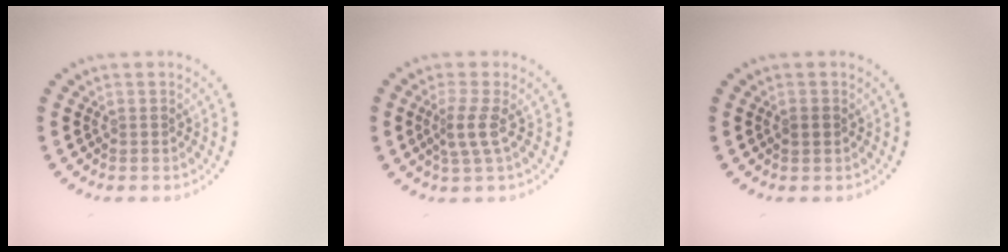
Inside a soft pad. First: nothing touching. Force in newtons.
{"total": 2.3, "press": 1.6, "slide": 1.7}
{"total": 0.7, "press": 0.7, "slide": 0.1}